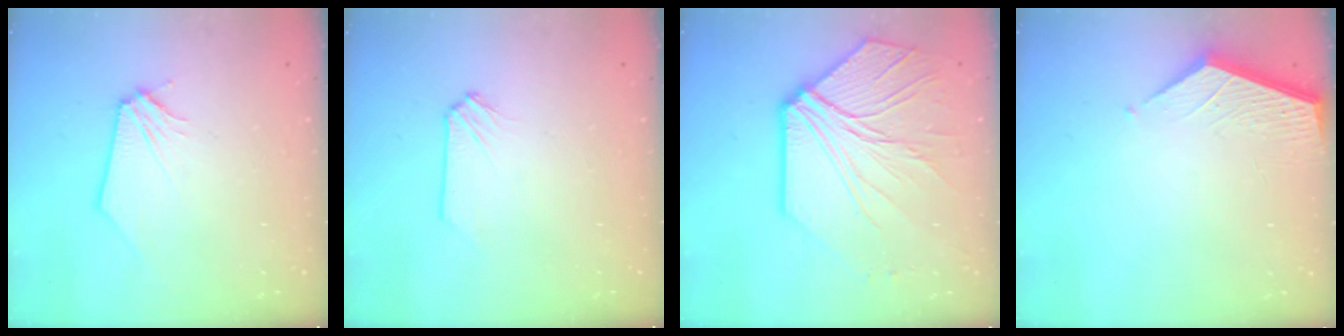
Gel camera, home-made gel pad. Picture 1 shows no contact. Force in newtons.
{"total": 0.0}
{"total": 13.5, "press": 13.4, "slide": 1.8}
{"total": 3.7, "press": 3.7, "slide": 0.1}